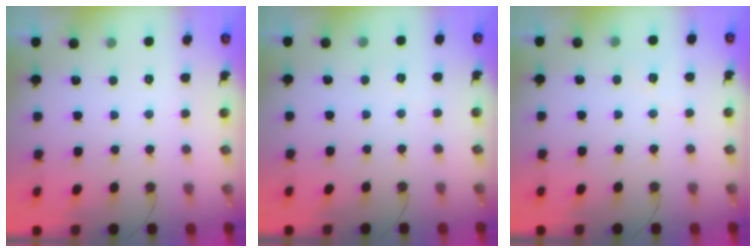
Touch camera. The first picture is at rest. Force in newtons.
{"total": 2.5, "press": 1.1, "slide": 2.2}
{"total": 4.8, "press": 4.1, "slide": 2.4}